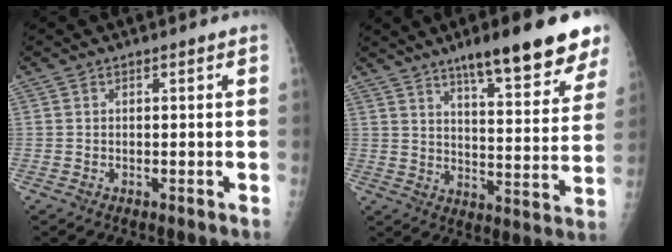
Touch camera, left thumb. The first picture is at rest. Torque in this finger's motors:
{"motor_torque": [0.50, 0.56, 0.31, -0.67, 0.09]}